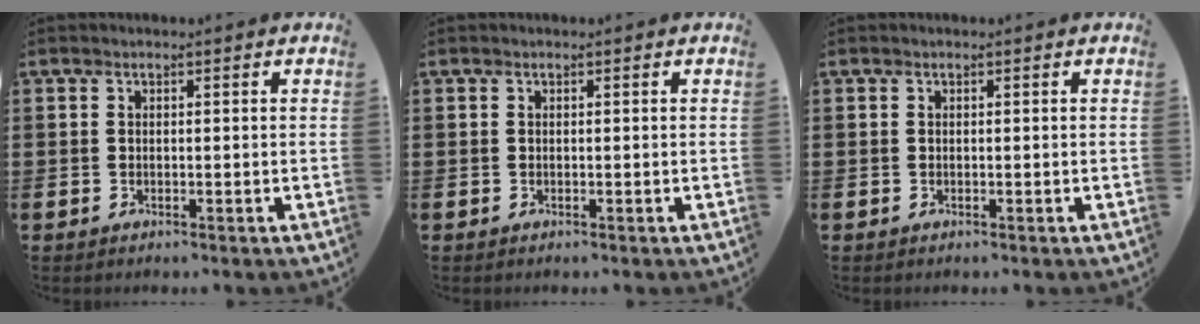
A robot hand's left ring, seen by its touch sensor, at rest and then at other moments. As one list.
[{"total": 0.0}, {"total": 0.0}]